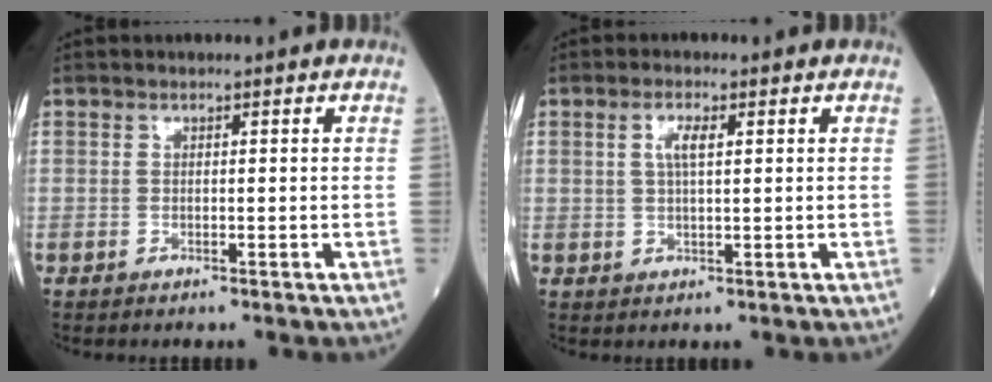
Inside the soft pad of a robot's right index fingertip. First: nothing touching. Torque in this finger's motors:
{"motor_torque": [0.02, 0.01, 0.04, 0.02]}